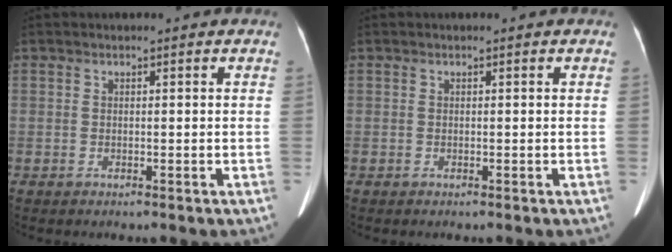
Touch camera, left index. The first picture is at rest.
{"total": 0.0}